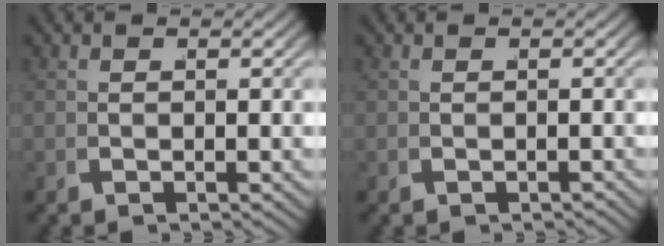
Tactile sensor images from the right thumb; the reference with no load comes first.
{"total": 0.7, "force": [-0.6, 0.1, 0.2], "torque": [-0.004, -0.001, -0.008]}